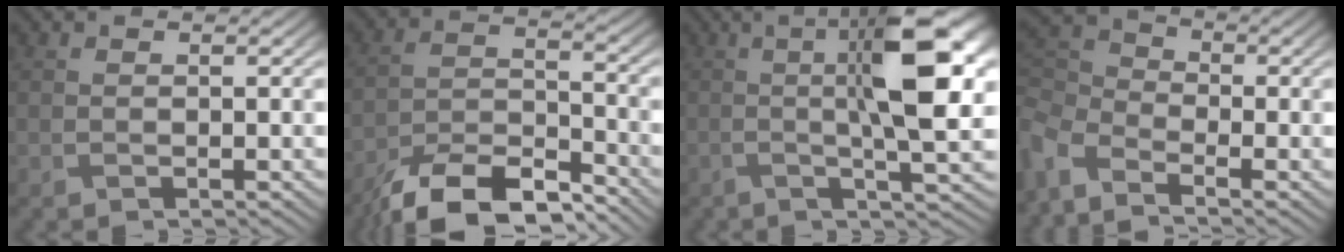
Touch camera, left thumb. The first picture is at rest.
{"total": 11.7, "force": [-9.5, 3.5, 5.8], "torque": [-0.108, -0.006, -0.180]}
{"total": 11.2, "force": [0.6, 2.9, 10.9], "torque": [-0.165, 0.006, 0.012]}
{"total": 5.0, "force": [-3.5, 2.4, 2.6], "torque": [-0.074, -0.012, -0.084]}